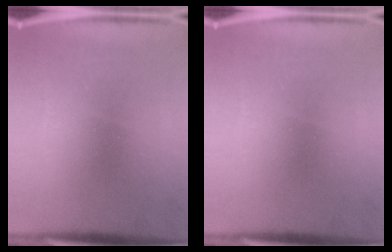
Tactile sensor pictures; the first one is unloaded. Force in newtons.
{"total": 0.0}